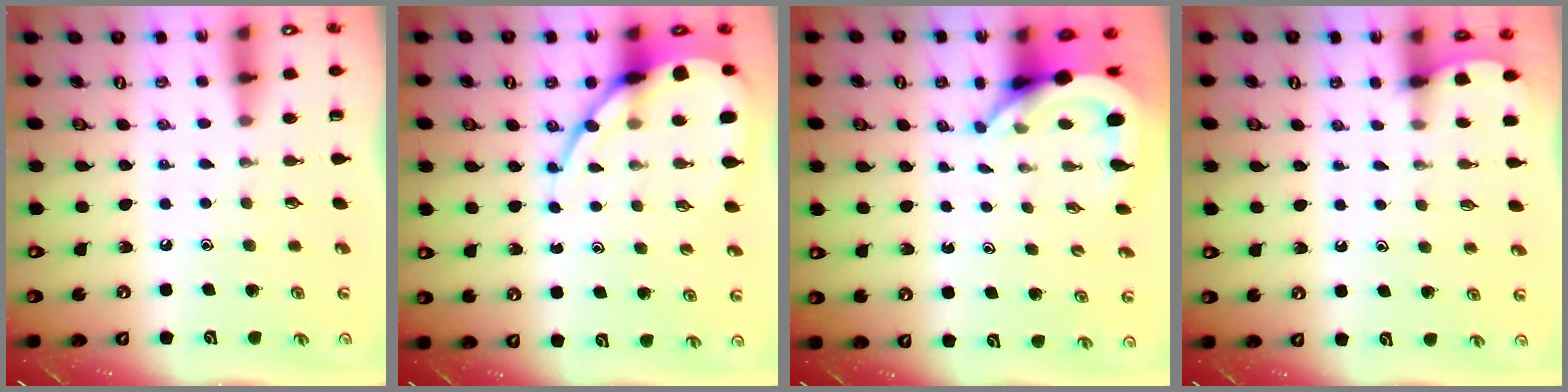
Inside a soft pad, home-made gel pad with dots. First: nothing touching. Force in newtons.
{"total": 12.2, "press": 12.1, "slide": 1.5}
{"total": 6.4, "press": 6.4, "slide": 0.5}
{"total": 1.9, "press": 1.9, "slide": 0.2}